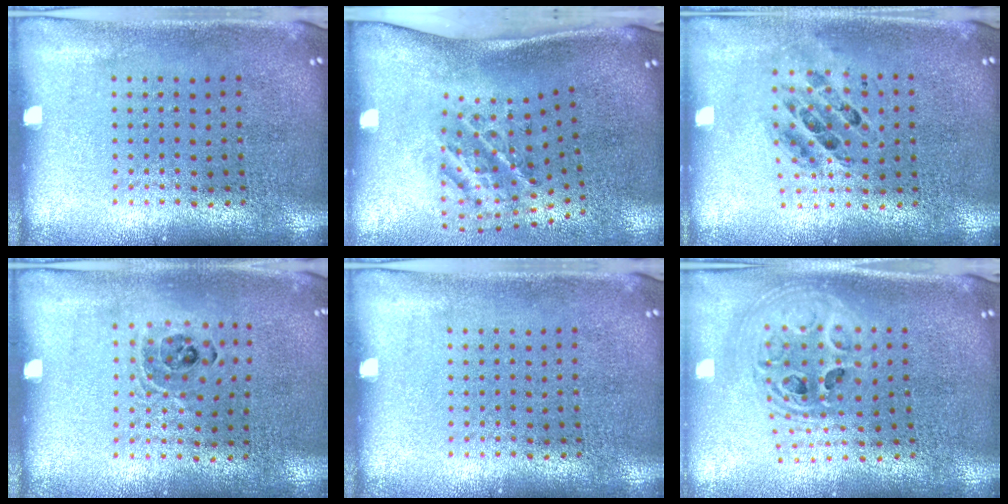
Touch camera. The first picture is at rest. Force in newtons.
{"total": 2.0, "press": 1.2, "slide": 1.5}
{"total": 0.7, "press": 0.7, "slide": 0.1}
{"total": 0.9, "press": 0.9, "slide": 0.1}
{"total": 0.0}
{"total": 2.4, "press": 1.8, "slide": 1.5}